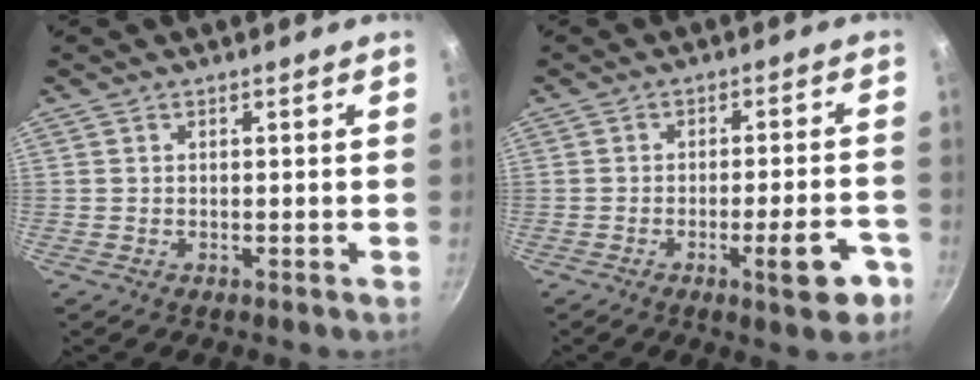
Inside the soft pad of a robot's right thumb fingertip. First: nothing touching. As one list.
[{"total": 8.7, "force": [-4.1, 2.2, 7.4], "torque": [-0.080, 0.027, -0.050]}]